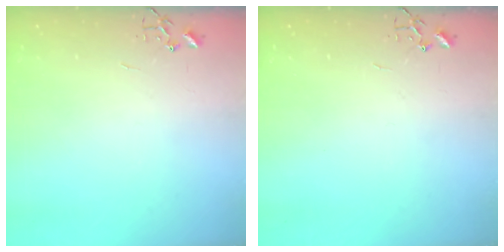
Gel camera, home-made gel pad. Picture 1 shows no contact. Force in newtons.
{"total": 0.0}